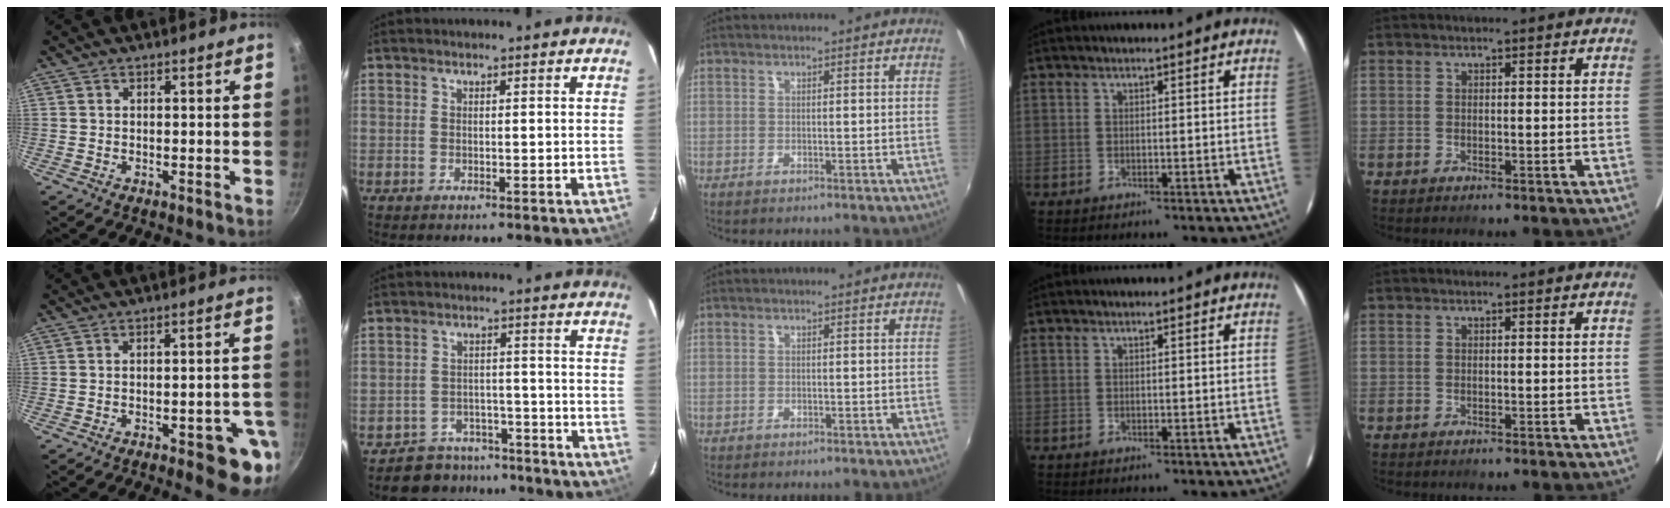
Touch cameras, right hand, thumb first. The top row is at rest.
{"thumb": {"total": 10.0, "force": [-4.5, 3.2, 8.4], "torque": [-0.074, 0.027, -0.050]}, "index": {"total": 7.3, "force": [-5.9, 4.3, 0.0], "torque": [-0.009, 0.031, -0.082]}}